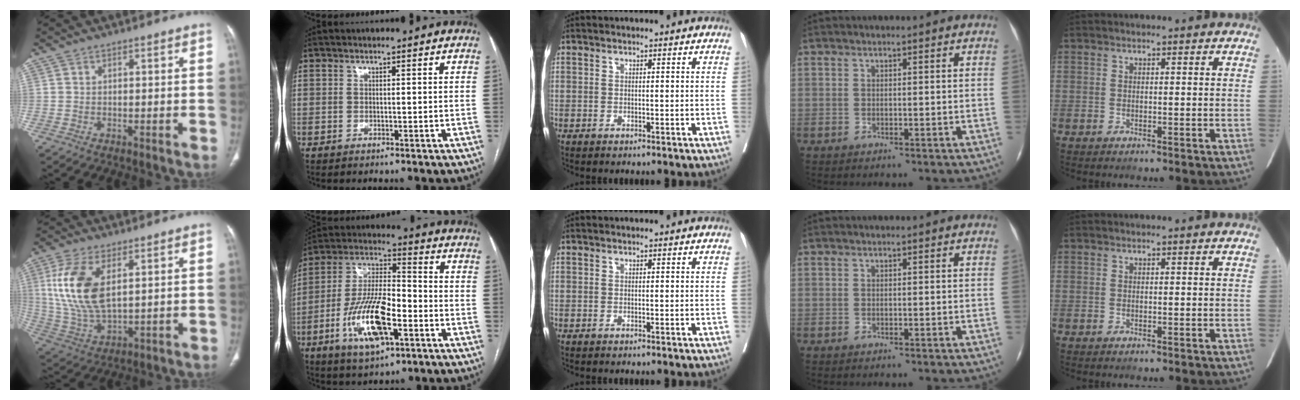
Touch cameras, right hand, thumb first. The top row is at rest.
{"thumb": {"total": 14.2, "force": [4.0, 7.0, 11.7], "torque": [-0.249, -0.015, 0.089]}, "index": {"total": 15.7, "force": [-5.7, 5.3, 13.6], "torque": [-0.274, 0.001, -0.098]}}